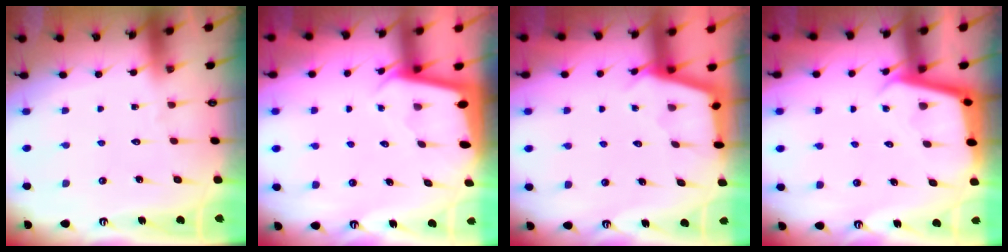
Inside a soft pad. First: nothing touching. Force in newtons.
{"total": 1.8, "press": 1.8, "slide": 0.1}
{"total": 2.9, "press": 2.9, "slide": 0.3}
{"total": 3.4, "press": 3.3, "slide": 0.3}